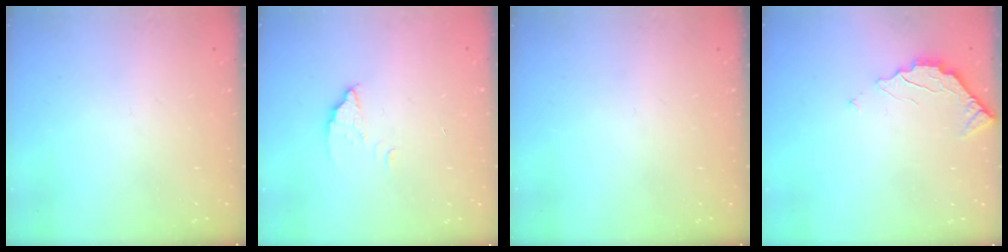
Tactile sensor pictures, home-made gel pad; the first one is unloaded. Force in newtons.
{"total": 2.2, "press": 2.2, "slide": 0.1}
{"total": 0.0}
{"total": 2.4, "press": 2.4, "slide": 0.2}